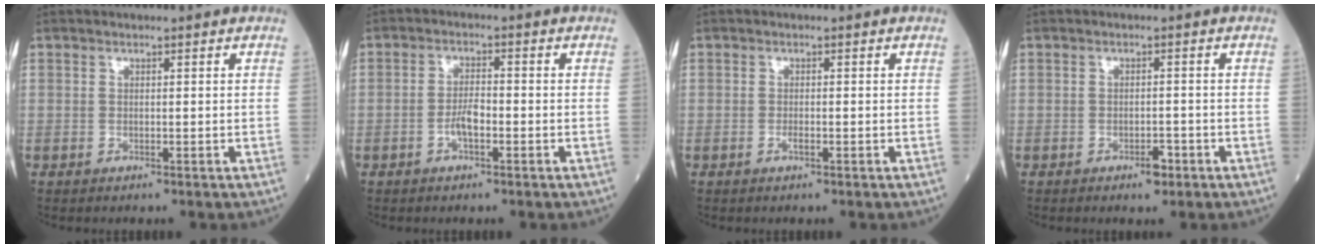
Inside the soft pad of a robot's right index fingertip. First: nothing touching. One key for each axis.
{"total": 3.1, "fx": -1.2, "fy": 0.9, "fz": 2.7, "tx": -0.049, "ty": 0.004, "tz": -0.024}
{"total": 0.8, "fx": -0.4, "fy": 0.2, "fz": 0.7, "tx": -0.015, "ty": 0.000, "tz": -0.008}
{"total": 2.1, "fx": -1.3, "fy": 0.8, "fz": 1.4, "tx": -0.017, "ty": 0.002, "tz": -0.019}